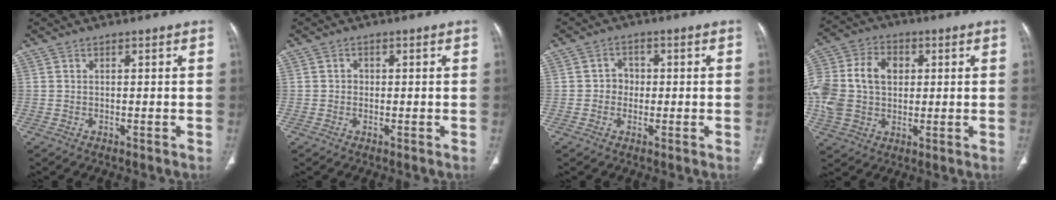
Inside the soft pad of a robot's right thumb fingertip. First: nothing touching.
{"total": 1.1, "force": [-0.1, 1.0, 0.4], "torque": [0.000, 0.004, -0.003]}
{"total": 3.0, "force": [-0.3, 2.8, 1.1], "torque": [0.005, 0.010, -0.011]}
{"total": 18.3, "force": [1.4, 13.7, 12.1], "torque": [-0.261, 0.021, 0.028]}